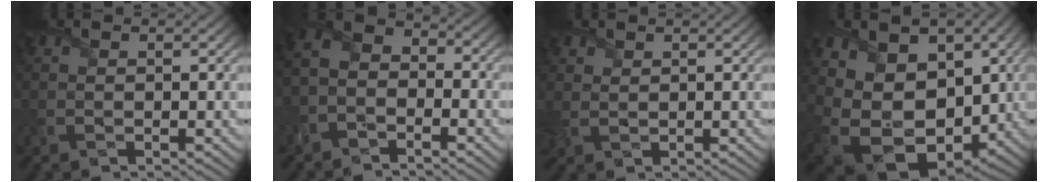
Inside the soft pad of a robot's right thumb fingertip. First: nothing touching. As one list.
[{"total": 4.7, "force": [-3.2, 2.7, 2.2], "torque": [-0.051, -0.002, -0.078]}, {"total": 2.3, "force": [1.4, 1.7, 0.8], "torque": [-0.029, 0.003, 0.030]}, {"total": 14.5, "force": [-0.7, 11.1, 9.2], "torque": [-0.202, -0.044, 0.014]}]